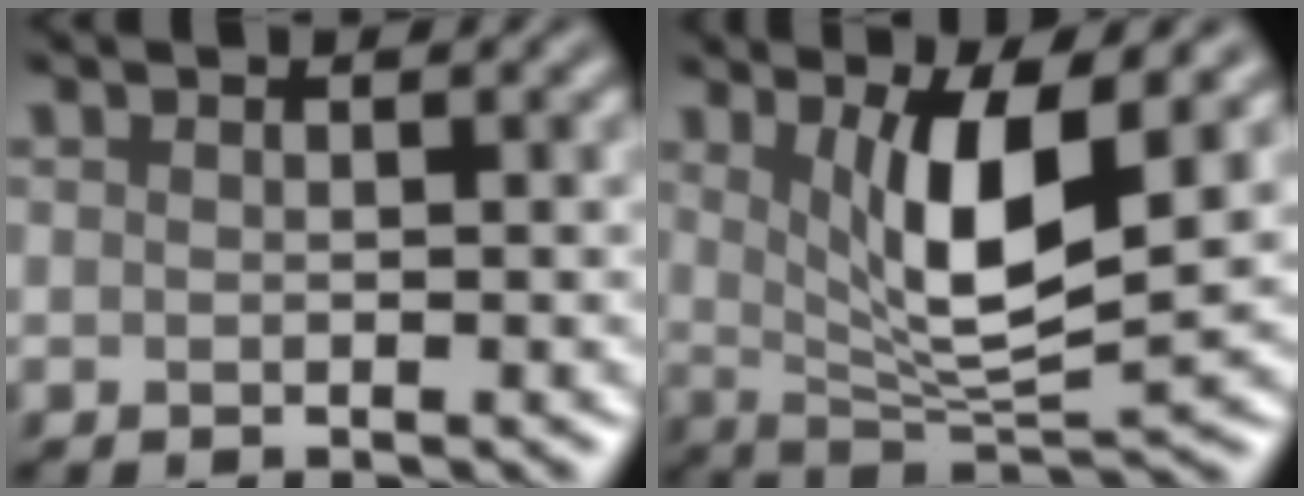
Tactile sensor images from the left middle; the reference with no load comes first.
{"total": 6.8, "force": [2.1, 1.8, 6.2], "torque": [-0.109, -0.014, 0.042]}